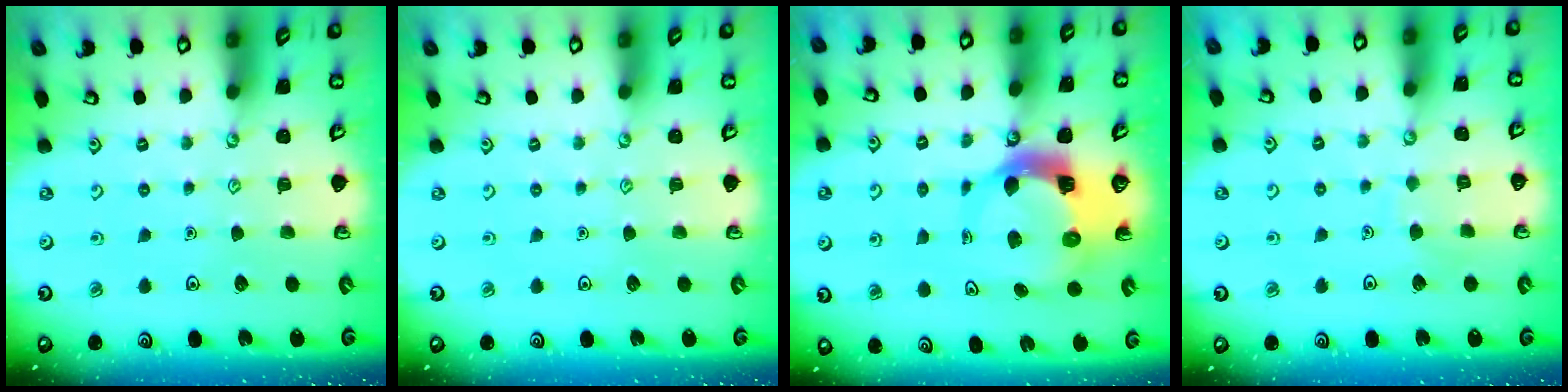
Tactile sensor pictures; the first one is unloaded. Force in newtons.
{"total": 0.0}
{"total": 6.9, "press": 6.8, "slide": 0.7}
{"total": 4.6, "press": 4.6, "slide": 0.3}